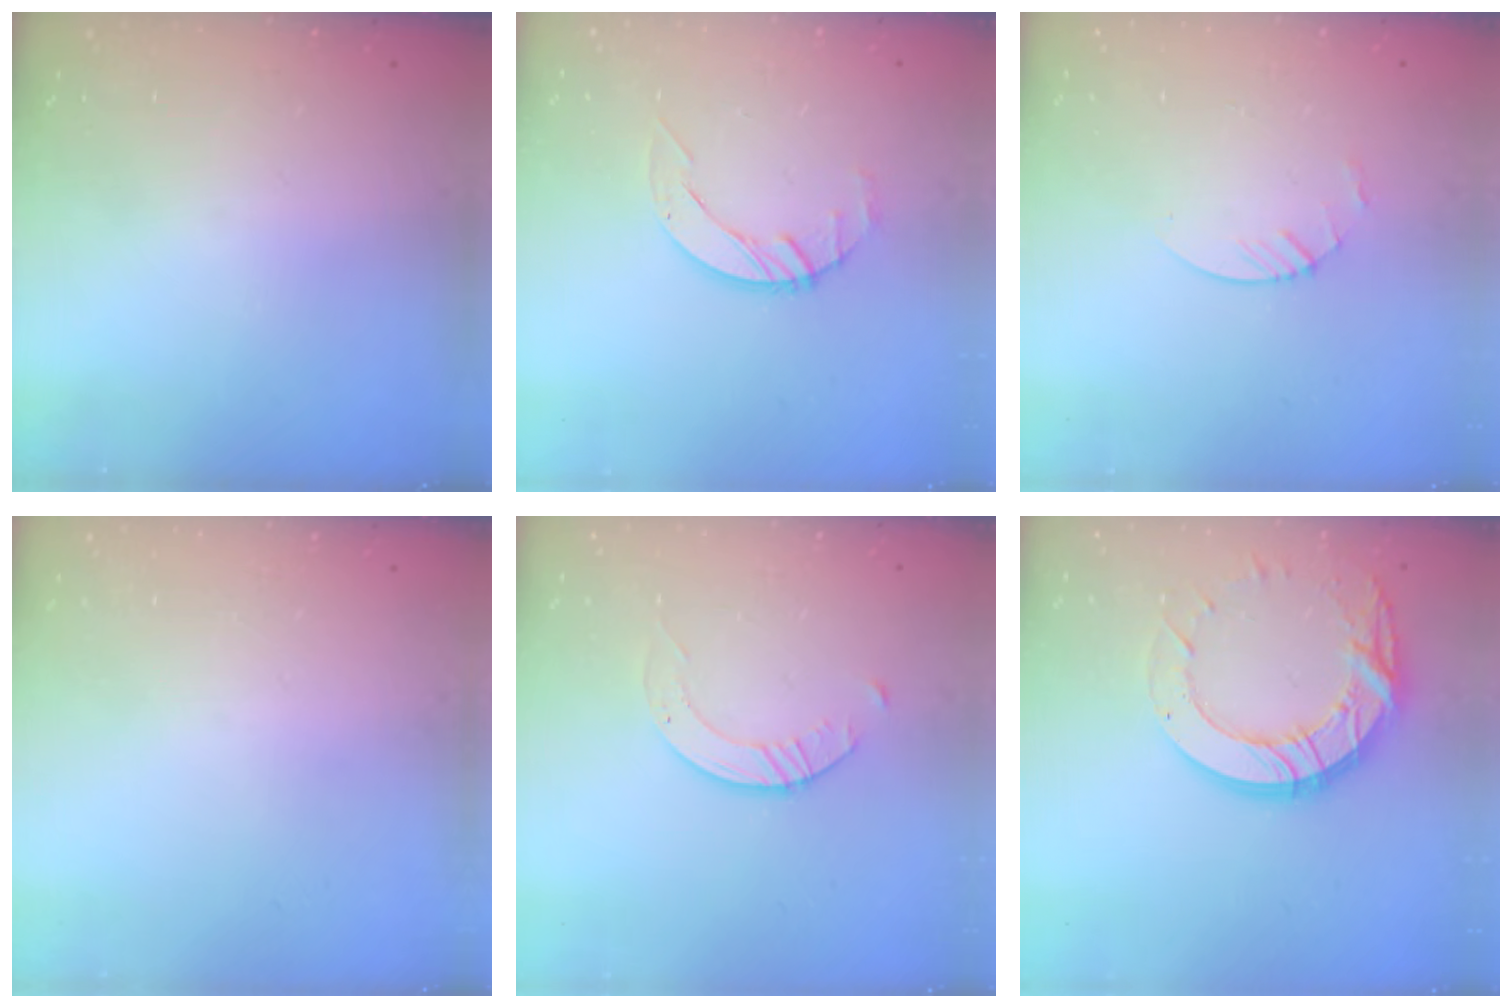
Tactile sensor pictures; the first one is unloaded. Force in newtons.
{"total": 2.7, "press": 2.7, "slide": 0.3}
{"total": 3.0, "press": 3.0, "slide": 0.3}
{"total": 0.0}
{"total": 2.7, "press": 2.7, "slide": 0.3}
{"total": 15.8, "press": 15.8, "slide": 1.1}